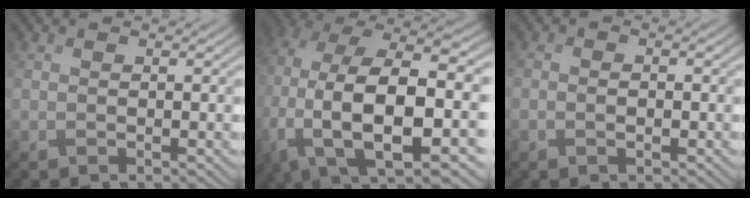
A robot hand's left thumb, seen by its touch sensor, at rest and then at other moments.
{"total": 17.5, "force": [-2.9, 8.7, 14.9], "torque": [-0.323, -0.036, -0.034]}
{"total": 1.4, "force": [-0.9, 0.6, 0.9], "torque": [-0.010, 0.000, -0.018]}